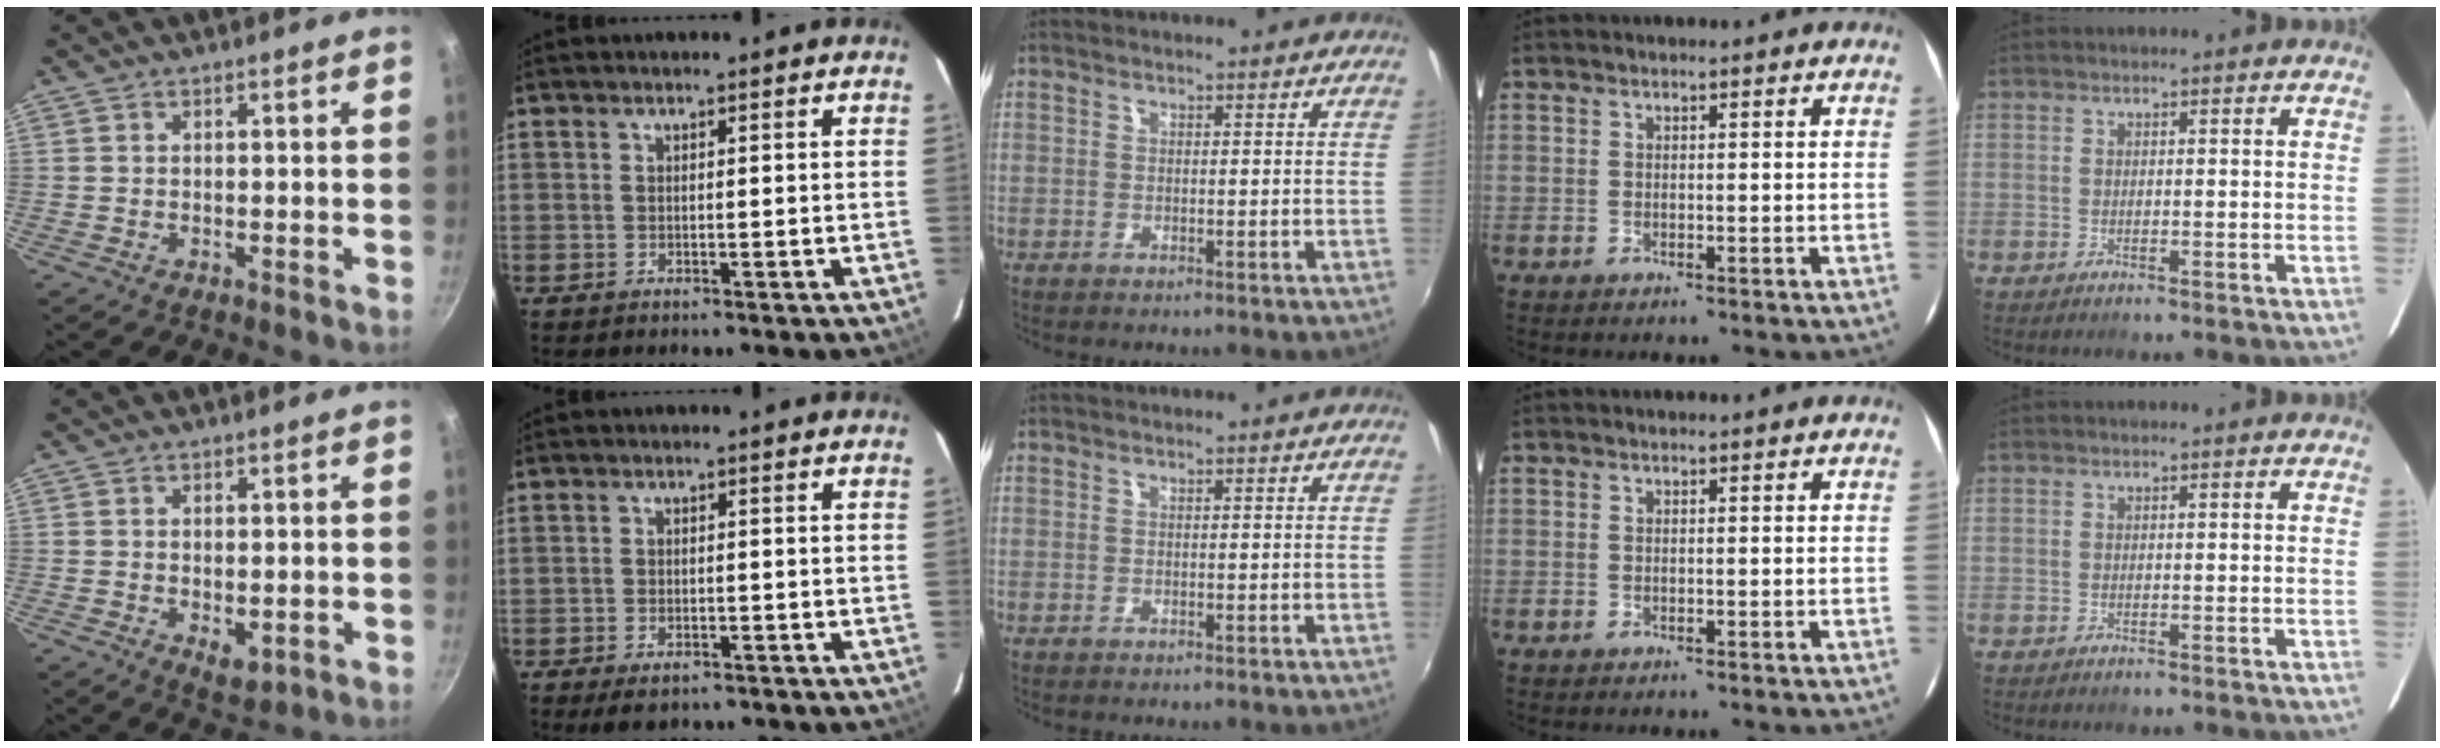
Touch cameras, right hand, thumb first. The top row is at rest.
{"thumb": {"total": 4.3, "force": [-0.7, 2.4, 3.5], "torque": [-0.048, -0.014, -0.004]}, "index": {"total": 4.4, "force": [-3.0, 2.2, 2.3], "torque": [-0.054, -0.012, -0.044]}}